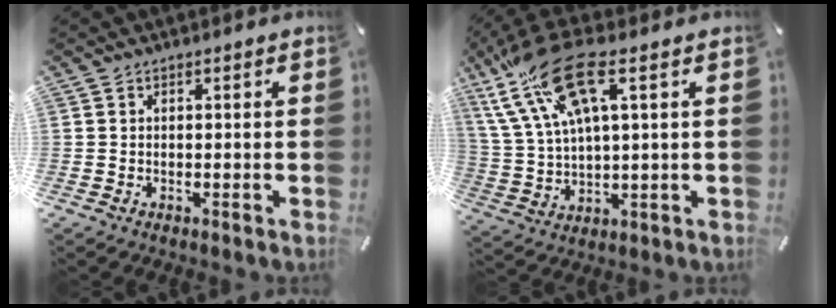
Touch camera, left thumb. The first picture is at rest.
{"total": 18.6, "force": [9.0, 6.6, 14.9], "torque": [-0.330, -0.037, 0.150]}